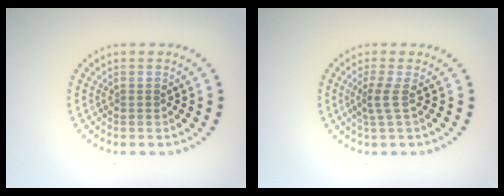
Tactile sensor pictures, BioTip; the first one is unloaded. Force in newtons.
{"total": 1.9, "press": 1.1, "slide": 1.5}